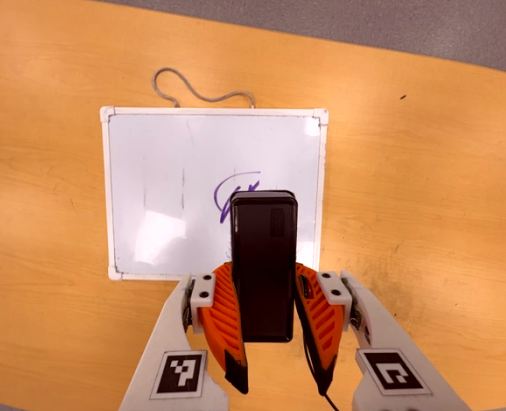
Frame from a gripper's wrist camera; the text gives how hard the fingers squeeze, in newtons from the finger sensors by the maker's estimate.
{"total": 10.0, "left": 8.1, "right": 11.9}